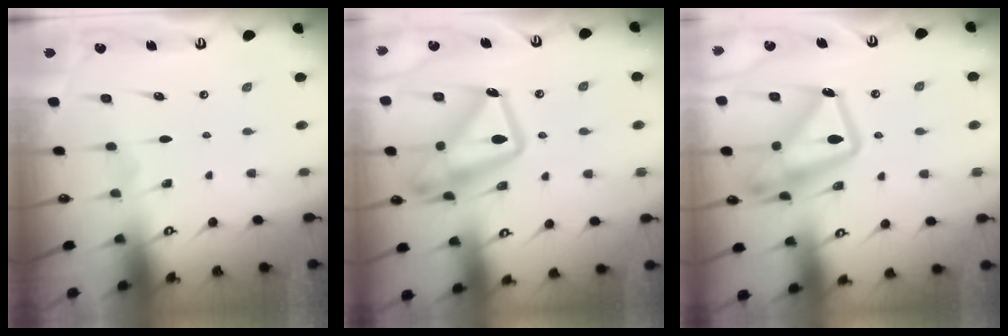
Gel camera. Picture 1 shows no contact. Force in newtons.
{"total": 18.5, "press": 18.4, "slide": 1.6}
{"total": 18.5, "press": 18.4, "slide": 1.6}